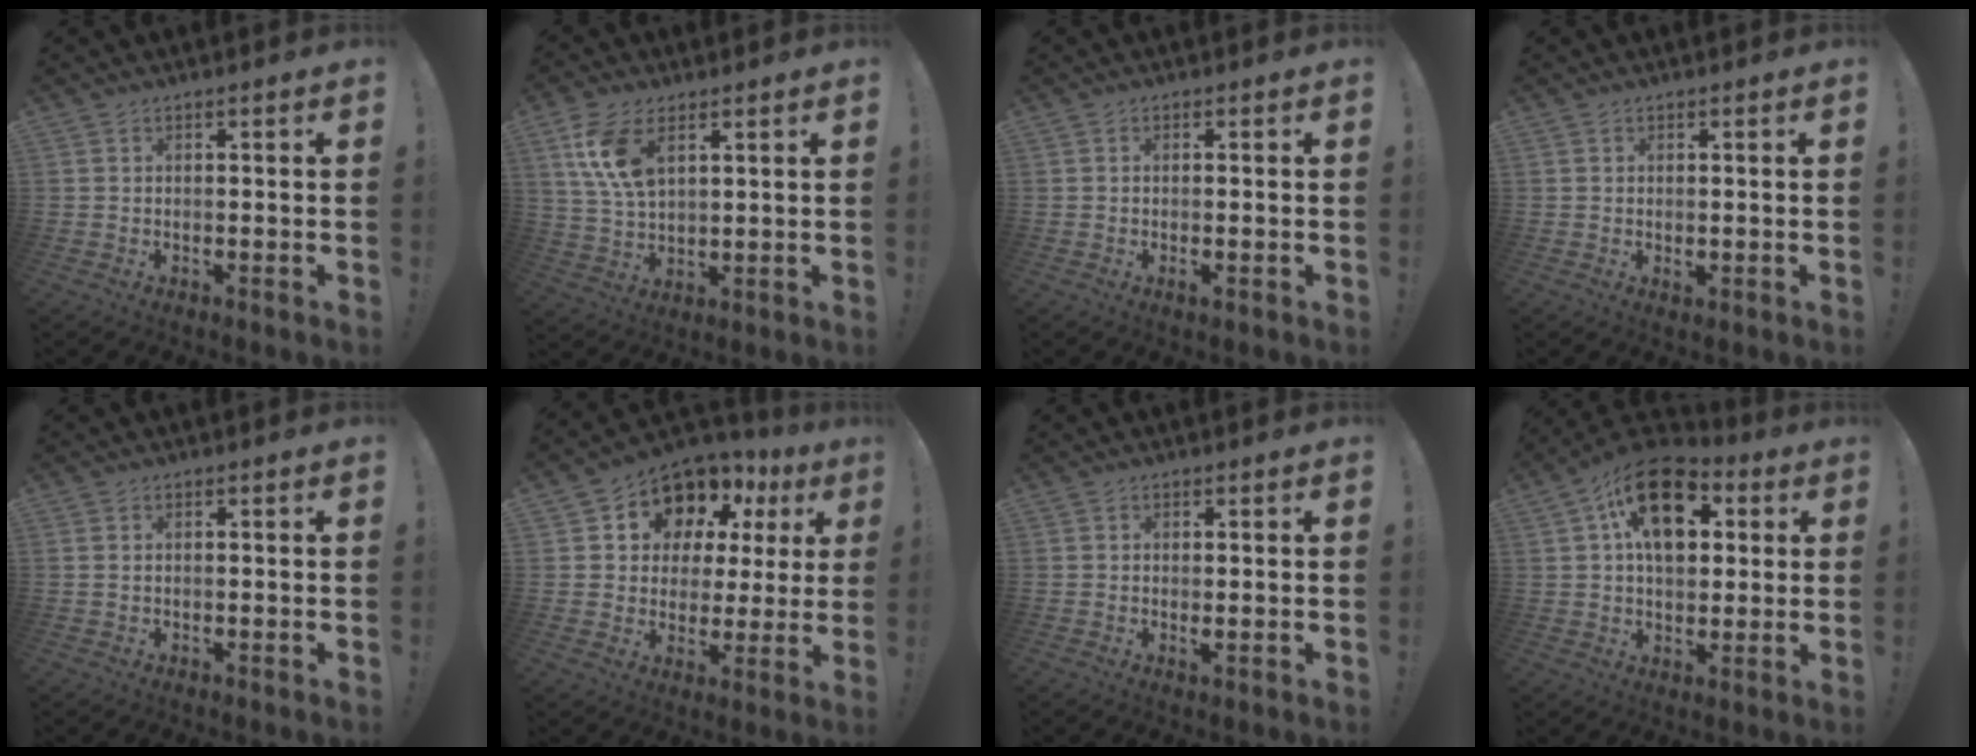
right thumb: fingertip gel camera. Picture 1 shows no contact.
{"total": 11.1, "force": [5.2, 5.9, 7.7], "torque": [-0.153, -0.011, 0.098]}
{"total": 1.5, "force": [-0.3, 0.5, 1.4], "torque": [-0.008, -0.005, -0.008]}
{"total": 1.0, "force": [0.3, 0.7, 0.6], "torque": [-0.003, -0.001, 0.005]}
{"total": 0.6, "force": [0.2, 0.3, 0.5], "torque": [-0.015, 0.002, 0.005]}
{"total": 11.4, "force": [7.6, 7.8, 3.4], "torque": [-0.055, -0.065, 0.148]}
{"total": 1.1, "force": [0.2, 0.4, 1.0], "torque": [-0.020, -0.001, 0.003]}
{"total": 17.7, "force": [6.2, 11.4, 12.1], "torque": [-0.187, -0.017, 0.111]}